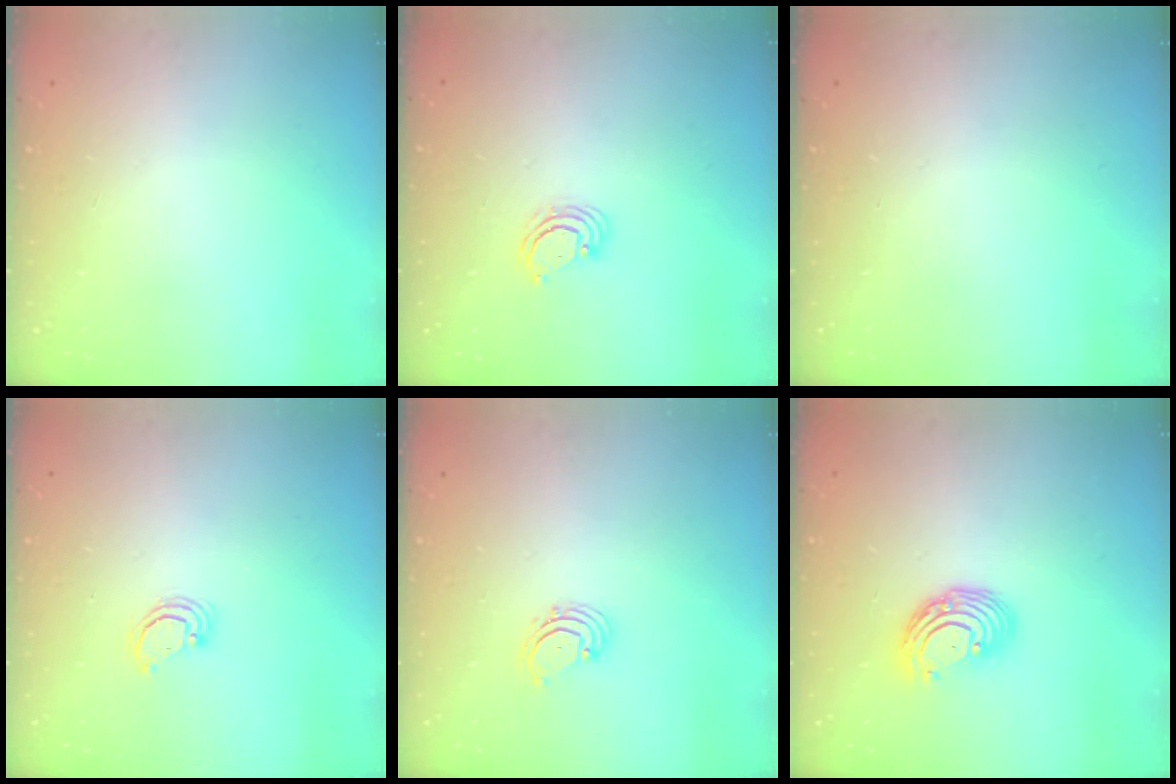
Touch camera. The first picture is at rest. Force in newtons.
{"total": 2.8, "press": 2.8, "slide": 0.3}
{"total": 0.0}
{"total": 3.0, "press": 2.9, "slide": 0.3}
{"total": 2.0, "press": 1.9, "slide": 0.6}
{"total": 9.0, "press": 8.8, "slide": 1.7}